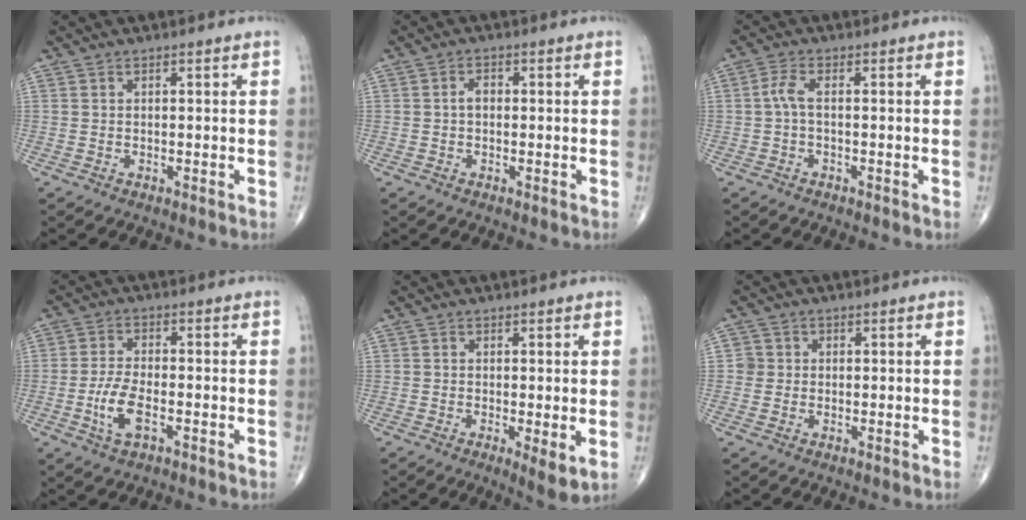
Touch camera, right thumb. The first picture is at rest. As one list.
[{"total": 1.9, "force": [-0.1, 1.3, 1.4], "torque": [-0.017, 0.009, -0.006]}, {"total": 2.0, "force": [-0.2, 0.6, 1.9], "torque": [-0.047, 0.005, -0.008]}, {"total": 6.4, "force": [-2.2, 2.7, 5.3], "torque": [-0.110, 0.010, -0.042]}, {"total": 4.1, "force": [-0.6, 1.0, 3.9], "torque": [-0.064, -0.016, -0.012]}, {"total": 2.0, "force": [0.0, 2.0, 0.2], "torque": [0.011, 0.007, -0.004]}]